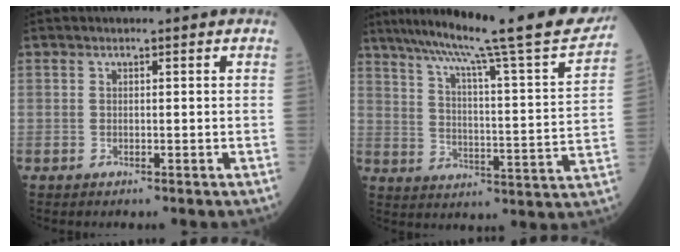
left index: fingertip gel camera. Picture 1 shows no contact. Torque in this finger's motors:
{"motor_torque": [0.36, -1.78, 0.03, 0.11]}